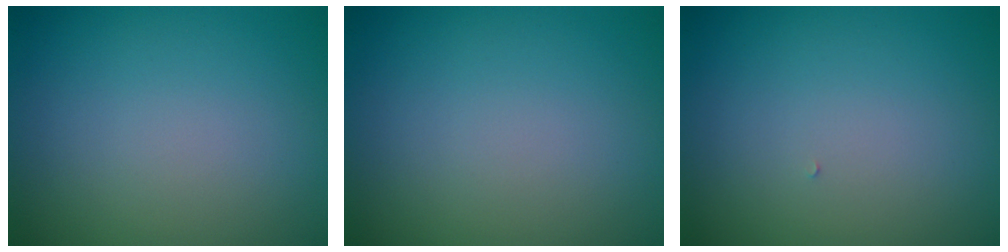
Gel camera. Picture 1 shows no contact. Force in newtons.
{"total": 0.0}
{"total": 0.0}